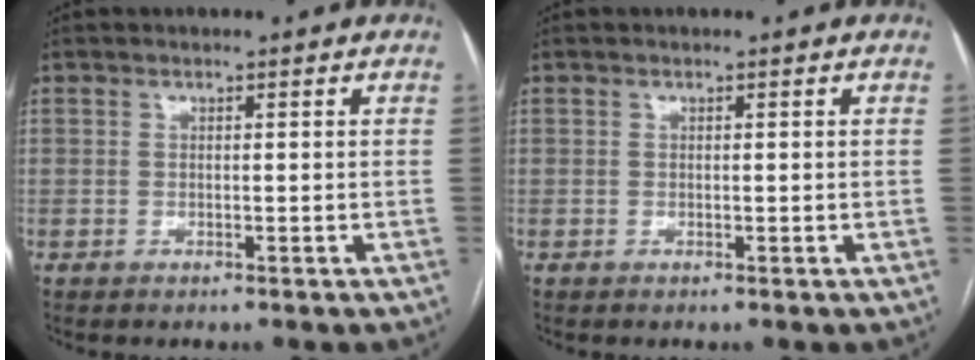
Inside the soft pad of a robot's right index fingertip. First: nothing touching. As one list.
[{"total": 0.0}]